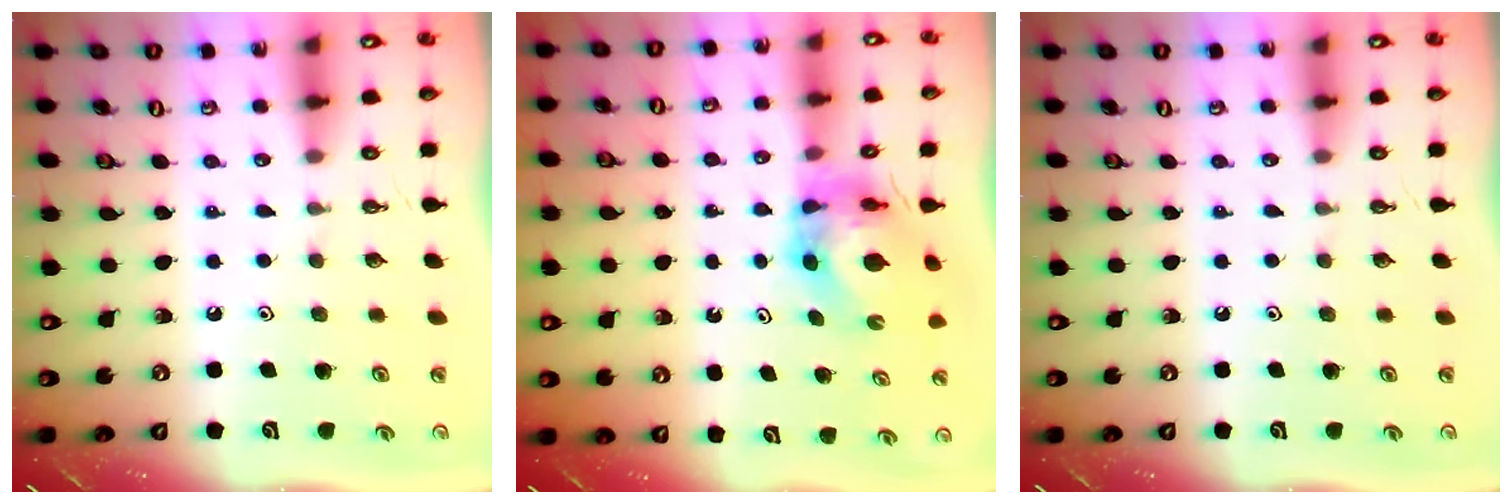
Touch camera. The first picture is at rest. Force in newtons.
{"total": 6.6, "press": 6.6, "slide": 0.6}
{"total": 0.0}